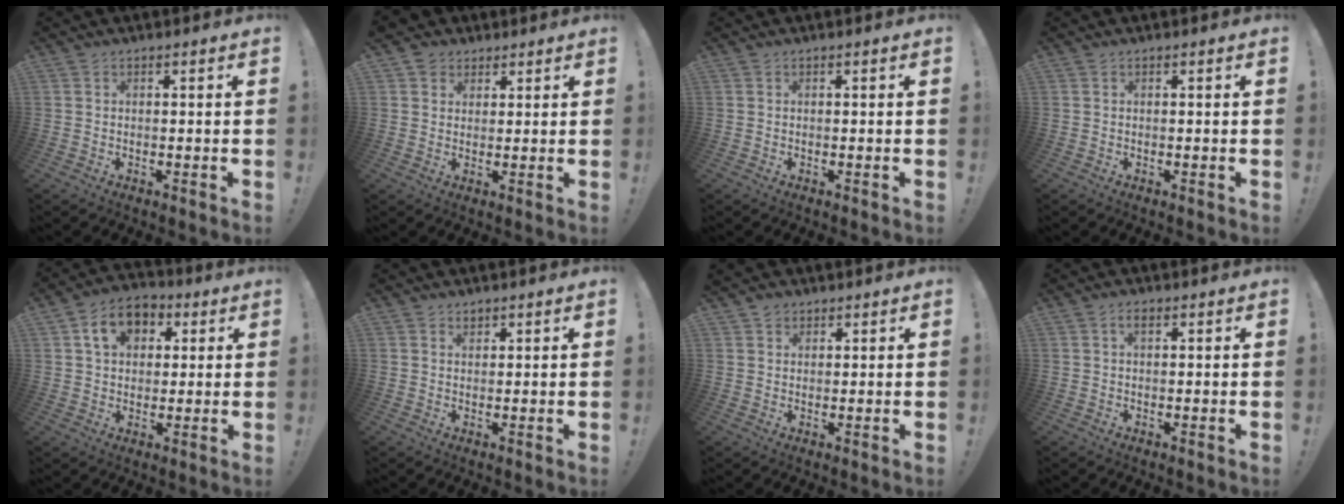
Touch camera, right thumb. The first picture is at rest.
{"total": 4.2, "force": [2.4, 3.4, 0.6], "torque": [-0.009, -0.009, 0.046]}
{"total": 0.0}
{"total": 0.0}
{"total": 10.4, "force": [3.9, 7.9, 5.5], "torque": [-0.081, 0.000, 0.073]}
{"total": 1.2, "force": [1.0, 0.7, 0.1], "torque": [0.010, -0.009, 0.017]}
{"total": 2.2, "force": [1.7, 1.4, 0.3], "torque": [0.006, -0.010, 0.028]}
{"total": 1.7, "force": [0.8, 0.8, 1.3], "torque": [-0.014, 0.000, 0.011]}